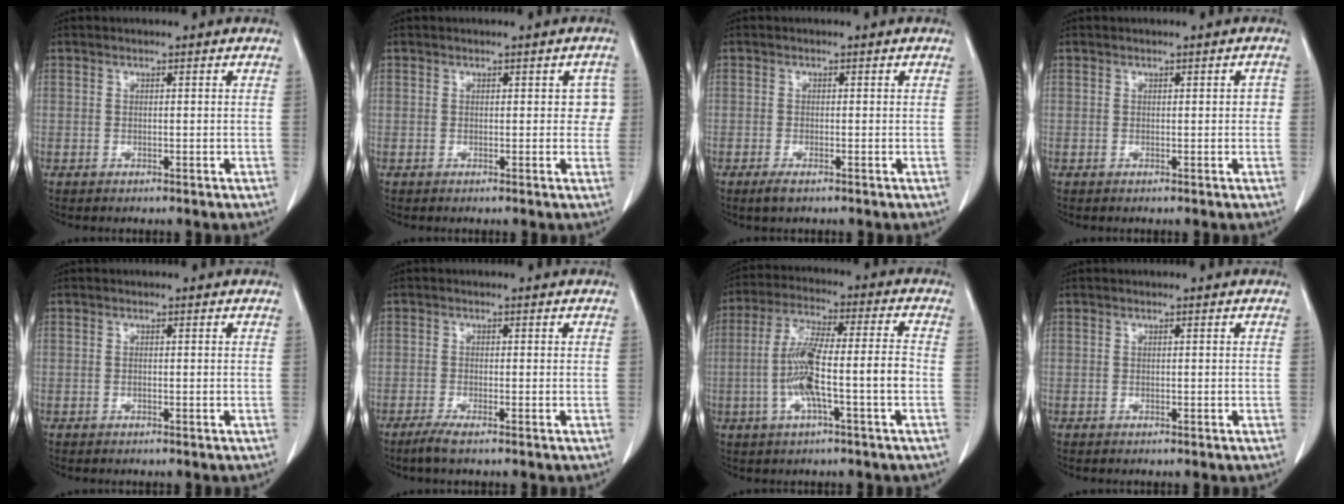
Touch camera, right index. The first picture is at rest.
{"total": 2.7, "force": [0.4, 1.7, 2.0], "torque": [-0.005, 0.015, 0.000]}
{"total": 1.7, "force": [-1.1, 0.4, 1.2], "torque": [-0.025, -0.004, -0.019]}
{"total": 1.3, "force": [0.1, 0.7, 1.1], "torque": [-0.008, 0.006, 0.001]}
{"total": 0.0}
{"total": 2.2, "force": [-1.6, 0.0, 1.5], "torque": [-0.034, -0.005, -0.034]}
{"total": 11.1, "force": [-2.6, 0.8, 10.8], "torque": [-0.214, 0.016, -0.047]}
{"total": 0.0}